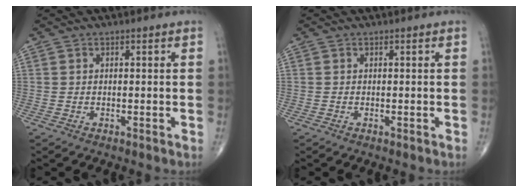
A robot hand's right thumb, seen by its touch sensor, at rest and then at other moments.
{"total": 0.0}